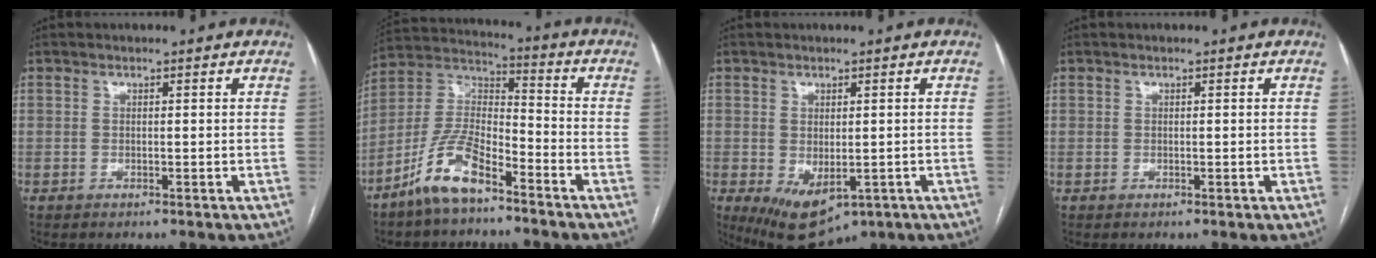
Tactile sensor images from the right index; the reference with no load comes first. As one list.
[{"total": 11.0, "force": [-7.6, 3.4, 7.3], "torque": [-0.160, 0.008, -0.148]}, {"total": 9.0, "force": [-3.8, 4.9, 6.6], "torque": [-0.105, -0.021, -0.042]}, {"total": 0.0}]